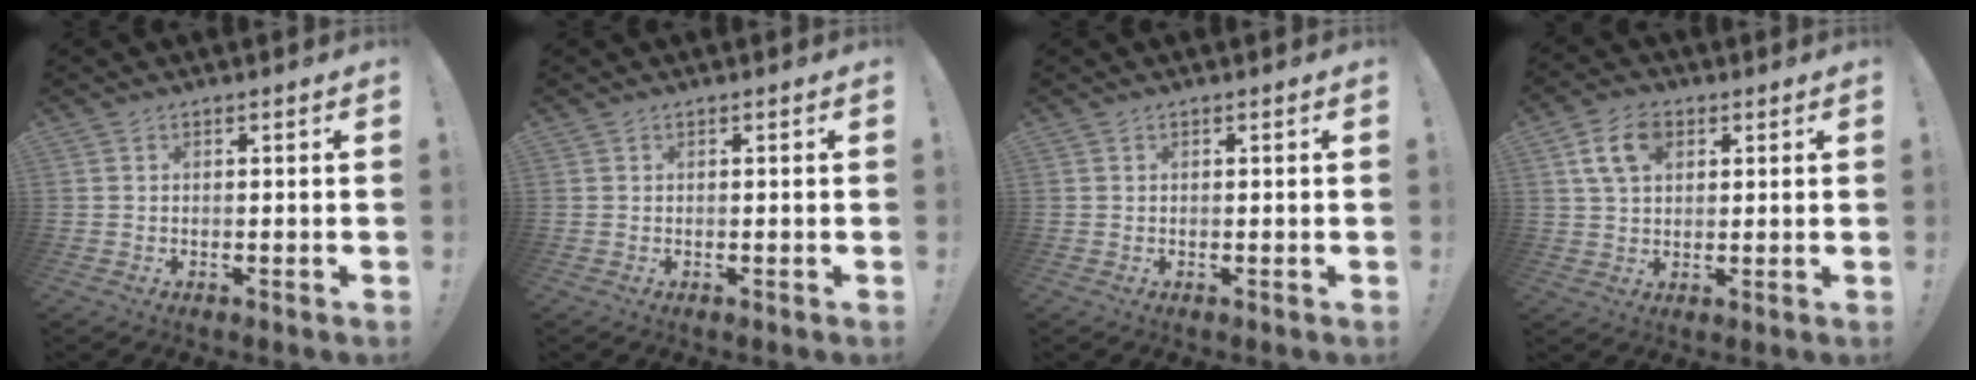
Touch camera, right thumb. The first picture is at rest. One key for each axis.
{"total": 0.0}
{"total": 0.0}
{"total": 9.4, "fx": 3.4, "fy": 6.3, "fz": 6.1, "tx": -0.110, "ty": 0.008, "tz": 0.065}